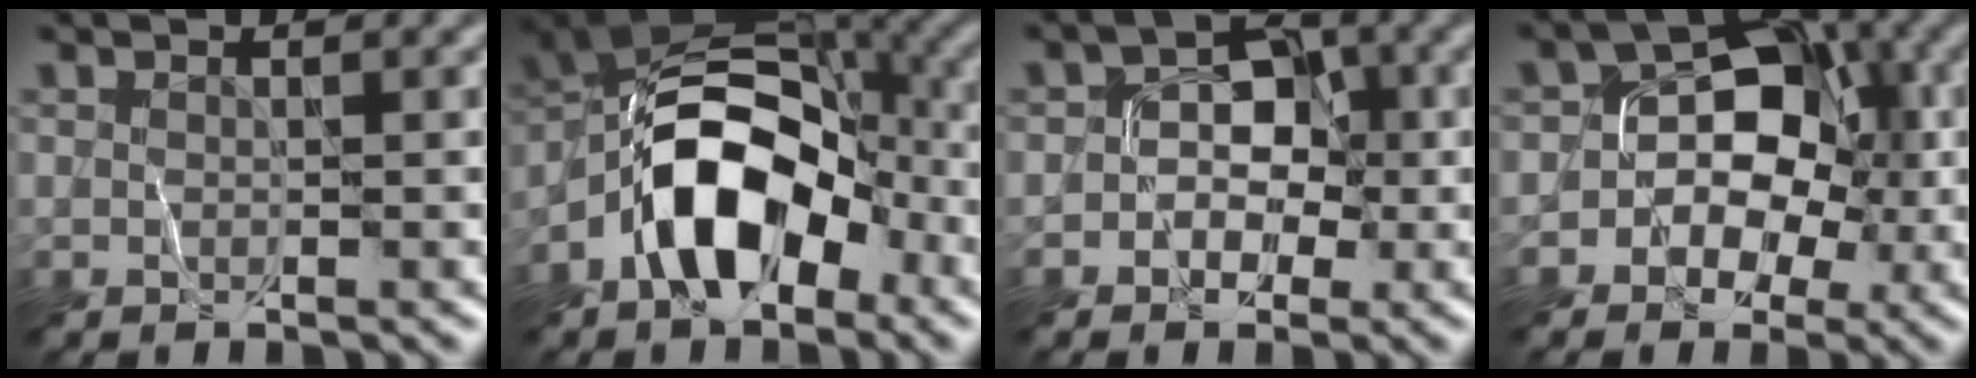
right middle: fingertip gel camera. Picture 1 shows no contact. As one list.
[{"total": 9.6, "force": [-3.9, 5.7, 6.8], "torque": [-0.109, 0.018, -0.082]}, {"total": 3.6, "force": [-0.8, 2.9, 2.0], "torque": [-0.002, 0.010, -0.025]}, {"total": 7.6, "force": [-1.3, 6.3, 4.2], "torque": [-0.025, 0.032, -0.044]}]